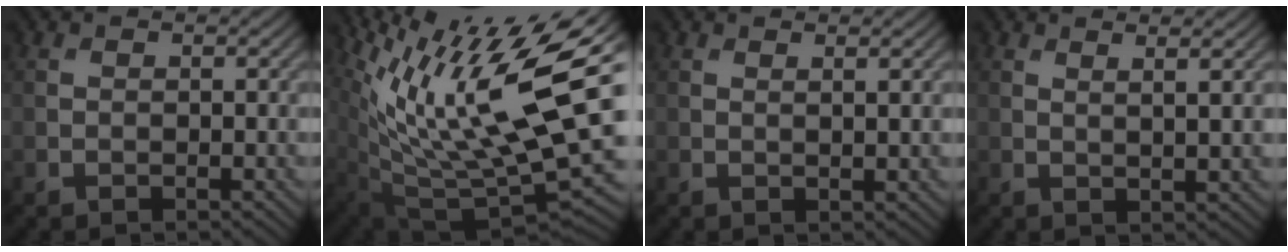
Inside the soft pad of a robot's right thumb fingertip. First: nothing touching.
{"total": 16.4, "force": [7.0, 5.2, 13.9], "torque": [-0.273, 0.010, 0.128]}
{"total": 2.1, "force": [0.9, 0.5, 1.8], "torque": [-0.025, 0.004, 0.016]}
{"total": 3.3, "force": [1.5, 0.4, 2.8], "torque": [-0.047, 0.005, 0.030]}